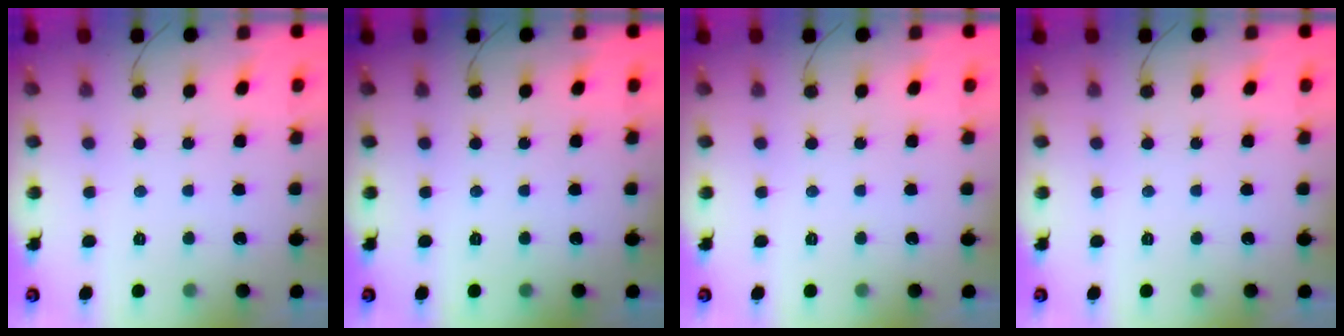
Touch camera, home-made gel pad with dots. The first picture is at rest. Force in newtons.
{"total": 0.0}
{"total": 0.0}
{"total": 0.0}